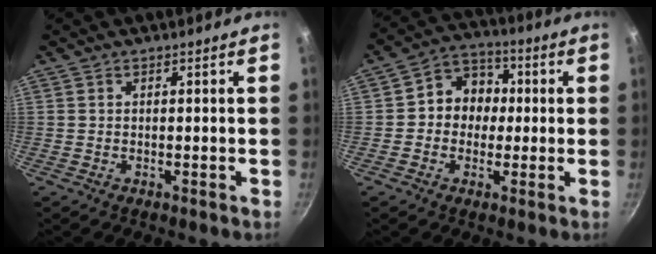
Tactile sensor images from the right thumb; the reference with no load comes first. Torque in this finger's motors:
{"motor_torque": [-0.25, 0.58, 0.20, 0.08, 0.06]}